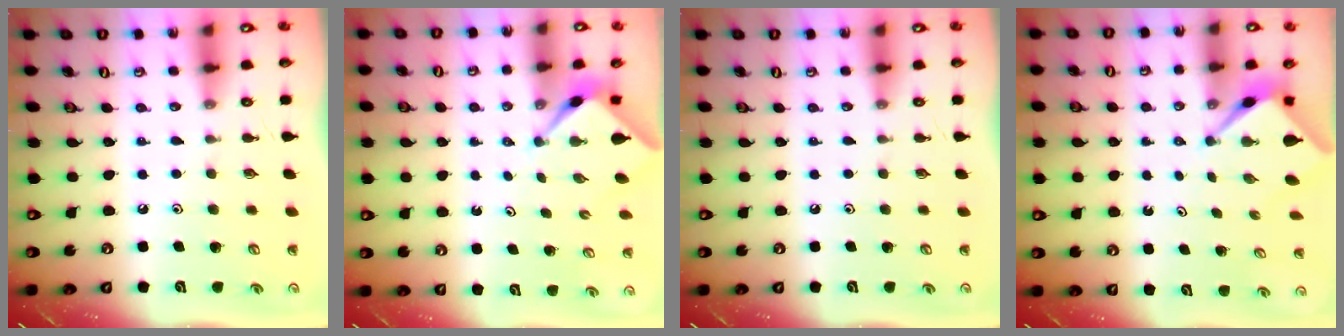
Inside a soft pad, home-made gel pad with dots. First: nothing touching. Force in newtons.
{"total": 2.1, "press": 2.1, "slide": 0.3}
{"total": 0.0}
{"total": 2.6, "press": 2.6, "slide": 0.2}